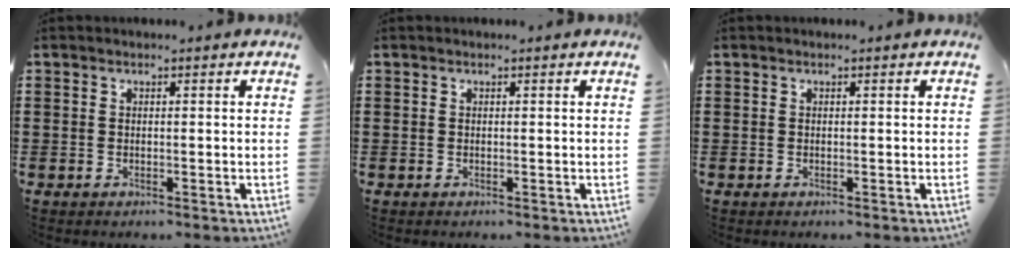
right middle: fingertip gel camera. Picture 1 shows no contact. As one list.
[{"total": 0.0}, {"total": 0.0}]